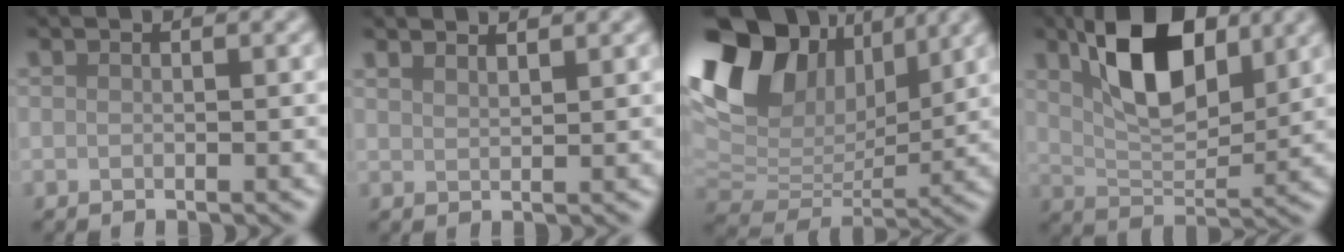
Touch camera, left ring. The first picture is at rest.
{"total": 1.7, "force": [1.6, 0.3, 0.4], "torque": [-0.003, 0.004, 0.020]}
{"total": 14.6, "force": [6.0, 10.2, 8.6], "torque": [-0.187, 0.033, 0.118]}
{"total": 9.1, "force": [3.6, 4.4, 7.0], "torque": [-0.121, 0.006, 0.063]}